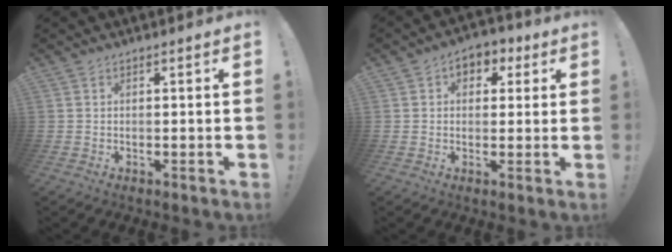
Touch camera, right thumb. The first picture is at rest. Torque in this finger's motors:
{"motor_torque": [0.39, 1.05, 0.28, 0.06, 0.00]}